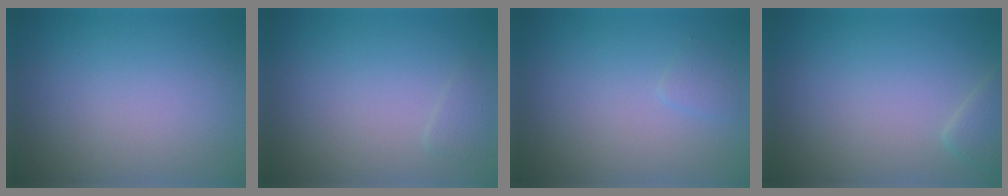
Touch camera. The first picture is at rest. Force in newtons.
{"total": 0.8, "press": 0.8, "slide": 0.1}
{"total": 0.7, "press": 0.7, "slide": 0.0}
{"total": 0.9, "press": 0.9, "slide": 0.1}